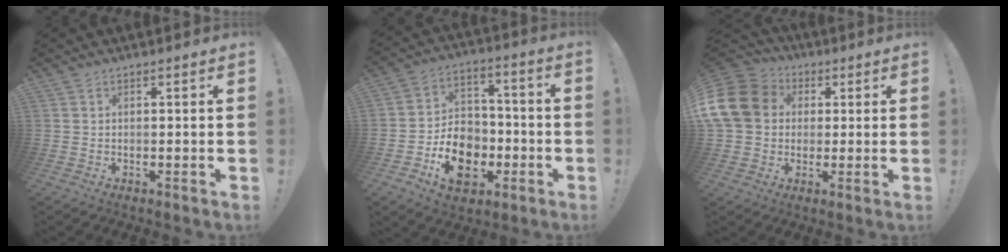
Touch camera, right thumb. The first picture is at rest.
{"total": 14.6, "force": [-5.9, 11.0, 7.4], "torque": [-0.106, 0.042, -0.098]}
{"total": 17.3, "force": [3.0, 14.1, 9.5], "torque": [-0.185, 0.001, 0.057]}